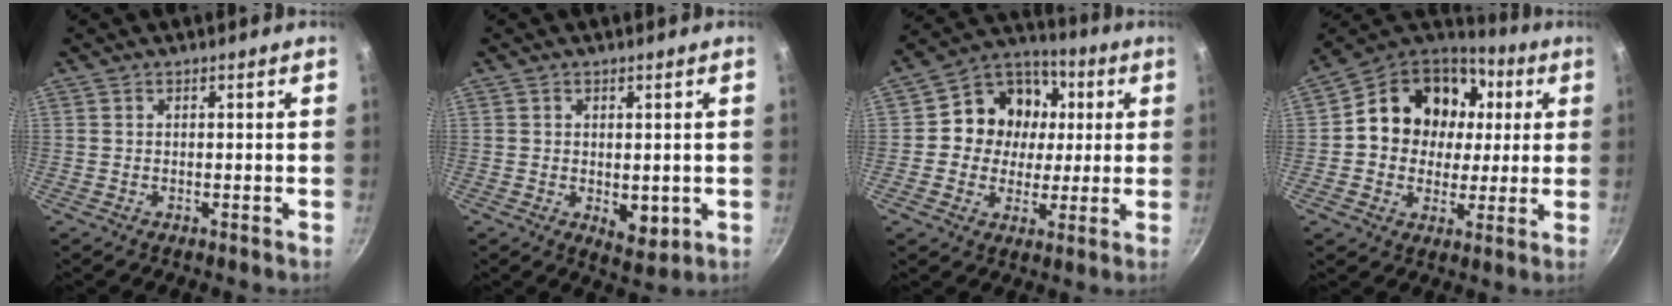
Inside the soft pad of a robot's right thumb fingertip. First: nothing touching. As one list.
[{"total": 5.0, "force": [-0.5, 3.1, 3.8], "torque": [-0.046, -0.012, 0.000]}, {"total": 14.2, "force": [1.9, 12.6, 6.3], "torque": [-0.072, 0.018, 0.014]}, {"total": 18.9, "force": [3.8, 15.7, 9.7], "torque": [-0.141, 0.023, 0.055]}]